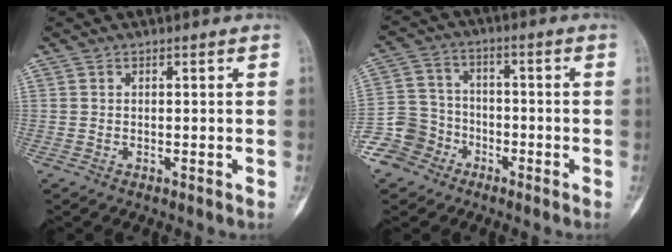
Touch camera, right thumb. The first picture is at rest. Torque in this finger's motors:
{"motor_torque": [0.29, -0.26, -0.16, -0.13, 0.00]}